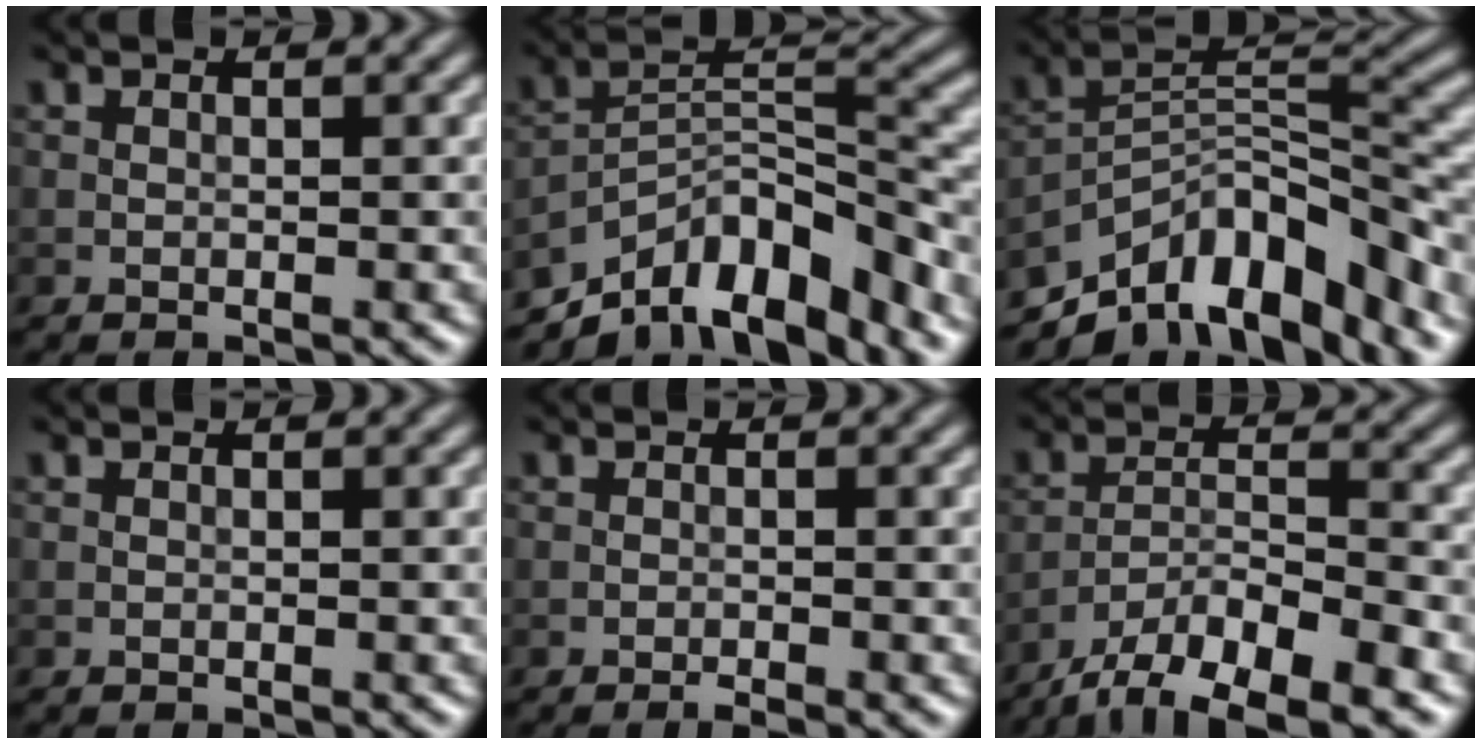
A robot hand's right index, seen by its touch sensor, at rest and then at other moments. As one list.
[{"total": 10.6, "force": [-7.9, 3.9, 6.0], "torque": [-0.086, 0.008, -0.149]}, {"total": 11.7, "force": [-8.2, 4.7, 6.9], "torque": [-0.104, 0.016, -0.157]}, {"total": 0.0}, {"total": 0.9, "force": [-0.6, 0.2, 0.6], "torque": [-0.011, 0.001, -0.010]}, {"total": 8.8, "force": [-6.7, 2.5, 5.1], "torque": [-0.082, 0.000, -0.122]}]